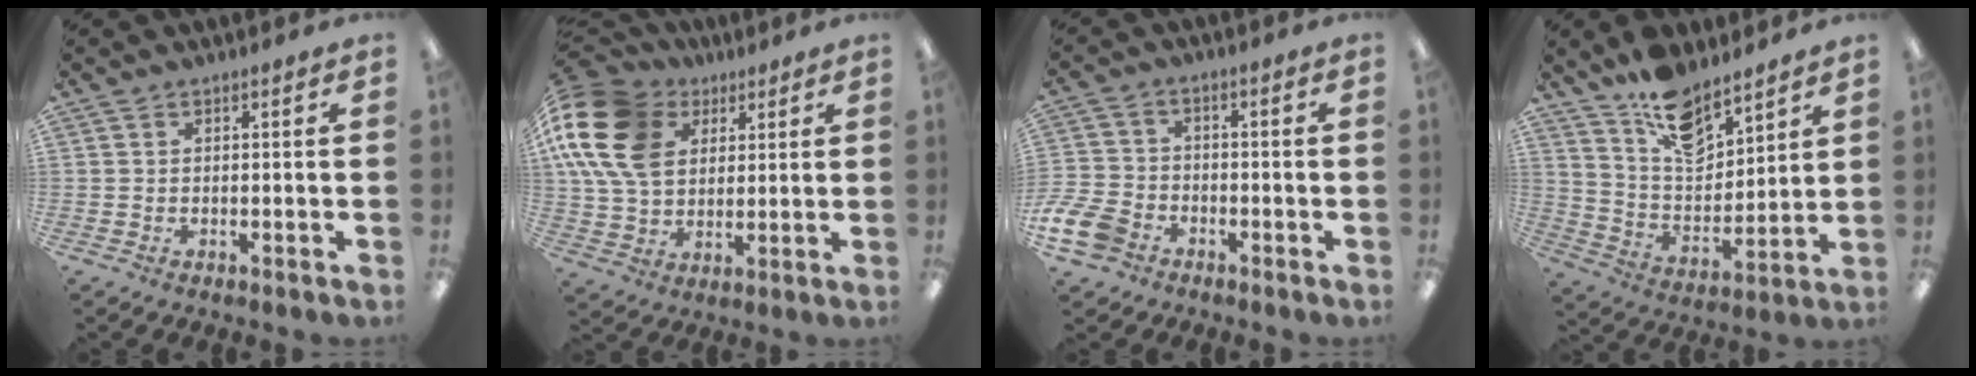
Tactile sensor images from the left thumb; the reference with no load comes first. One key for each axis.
{"total": 18.1, "fx": 6.5, "fy": 13.5, "fz": 10.1, "tx": -0.237, "ty": -0.014, "tz": 0.122}
{"total": 8.5, "fx": -4.9, "fy": 5.7, "fz": 4.0, "tx": -0.091, "ty": 0.029, "tz": -0.091}
{"total": 13.1, "fx": 9.7, "fy": 6.3, "fz": 6.1, "tx": -0.102, "ty": -0.064, "tz": 0.179}